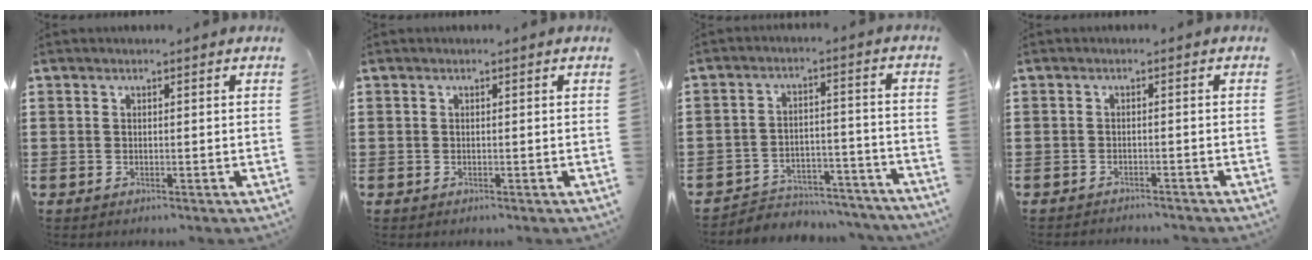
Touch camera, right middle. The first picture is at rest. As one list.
[{"total": 0.0}, {"total": 4.6, "force": [-4.5, 1.0, 0.3], "torque": [-0.008, 0.012, -0.095]}, {"total": 1.1, "force": [-1.0, -0.1, 0.0], "torque": [-0.005, -0.001, -0.021]}]